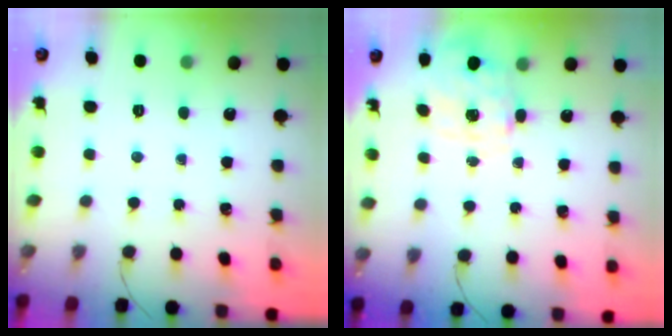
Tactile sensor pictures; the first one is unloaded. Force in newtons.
{"total": 4.0, "press": 3.9, "slide": 0.9}